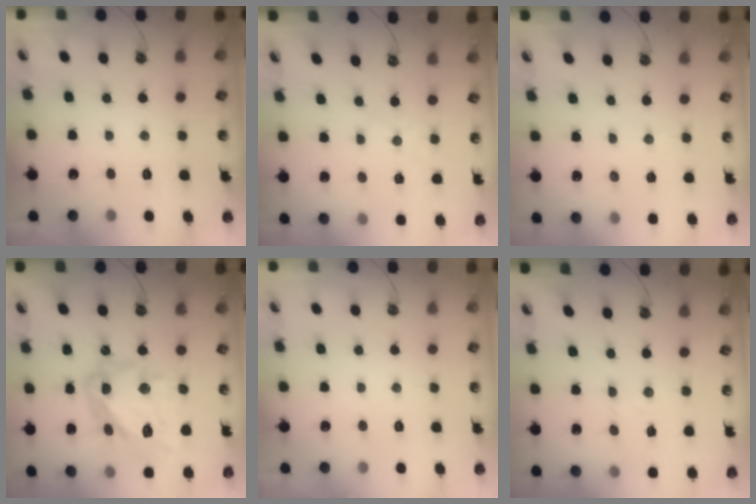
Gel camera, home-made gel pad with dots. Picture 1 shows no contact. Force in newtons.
{"total": 3.1, "press": 3.1, "slide": 0.3}
{"total": 1.8, "press": 1.7, "slide": 0.2}
{"total": 22.0, "press": 21.9, "slide": 2.2}
{"total": 0.0}
{"total": 2.4, "press": 2.4, "slide": 0.4}